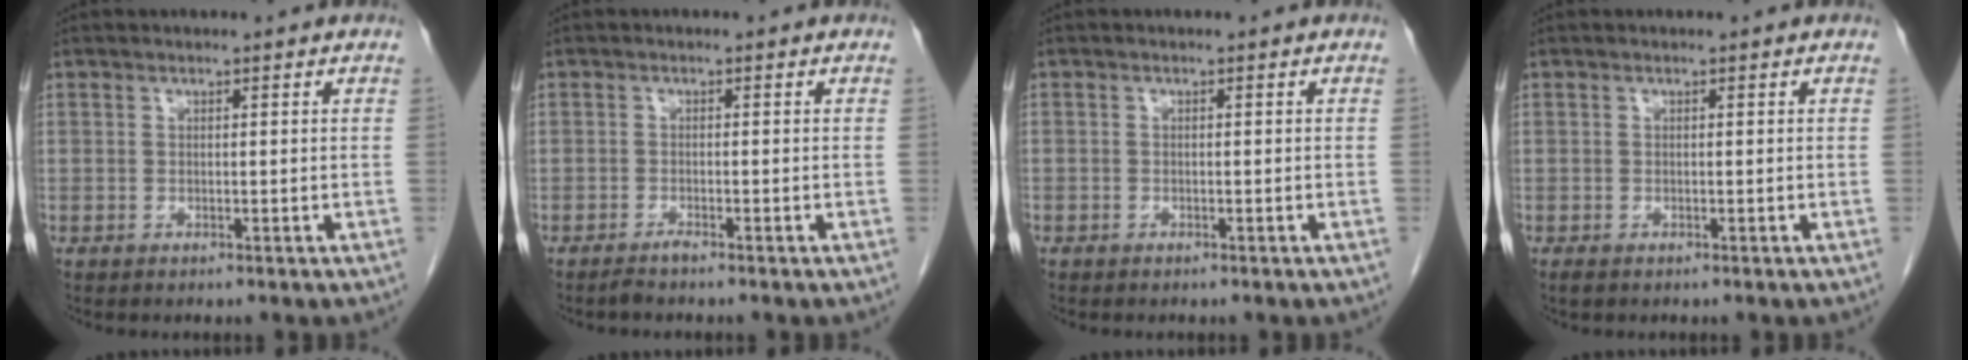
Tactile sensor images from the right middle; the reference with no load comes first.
{"total": 1.1, "force": [-1.0, -0.1, 0.4], "torque": [-0.012, -0.001, -0.018]}
{"total": 0.6, "force": [-0.4, 0.4, 0.0], "torque": [-0.008, 0.002, -0.009]}
{"total": 0.7, "force": [-0.5, 0.3, 0.4], "torque": [-0.012, -0.001, -0.007]}